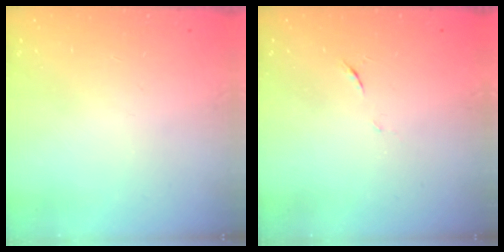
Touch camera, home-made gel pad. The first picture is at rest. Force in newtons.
{"total": 4.3, "press": 4.1, "slide": 1.2}